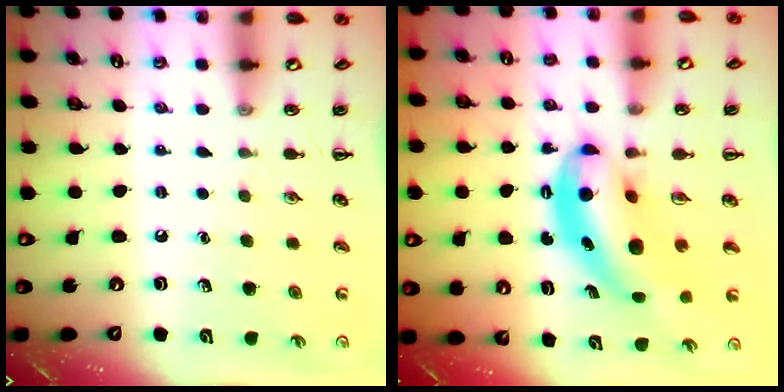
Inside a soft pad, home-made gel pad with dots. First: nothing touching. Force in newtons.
{"total": 8.2, "press": 8.0, "slide": 1.7}